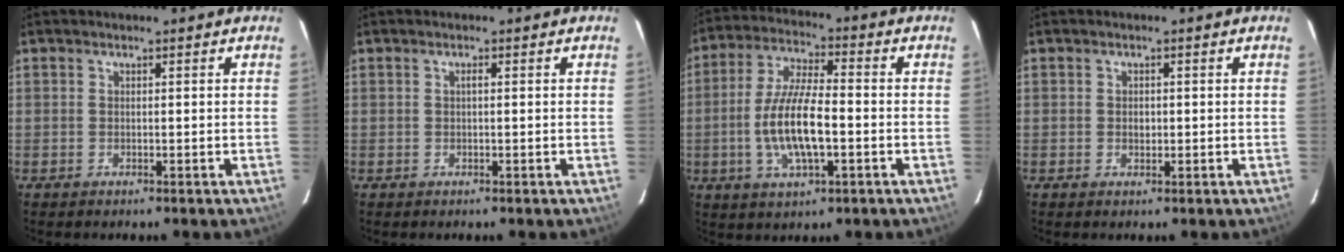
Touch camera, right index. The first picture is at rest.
{"total": 0.6, "force": [0.1, 0.1, 0.6], "torque": [-0.009, 0.004, -0.001]}
{"total": 12.2, "force": [-2.5, 3.5, 11.4], "torque": [-0.230, 0.000, -0.047]}
{"total": 1.2, "force": [0.1, 0.9, 0.8], "torque": [-0.013, 0.003, 0.001]}